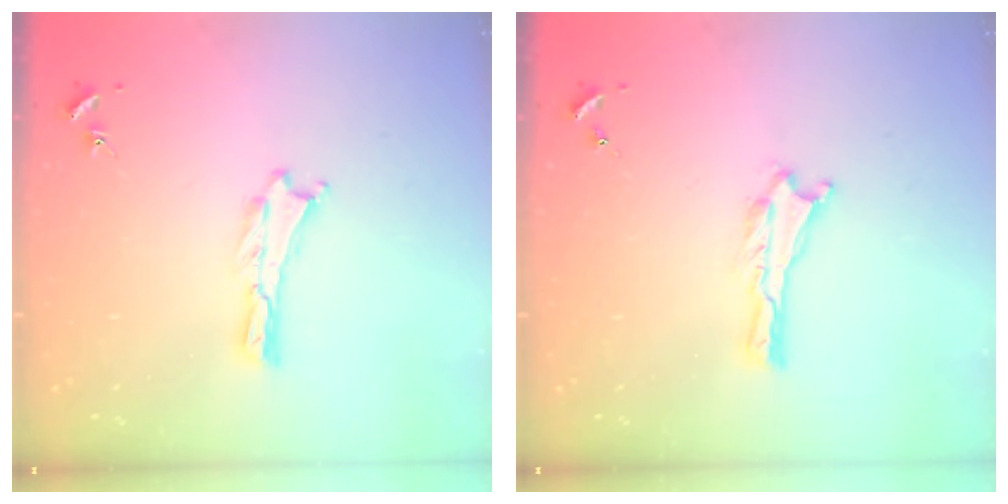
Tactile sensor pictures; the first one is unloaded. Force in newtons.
{"total": 0.0}